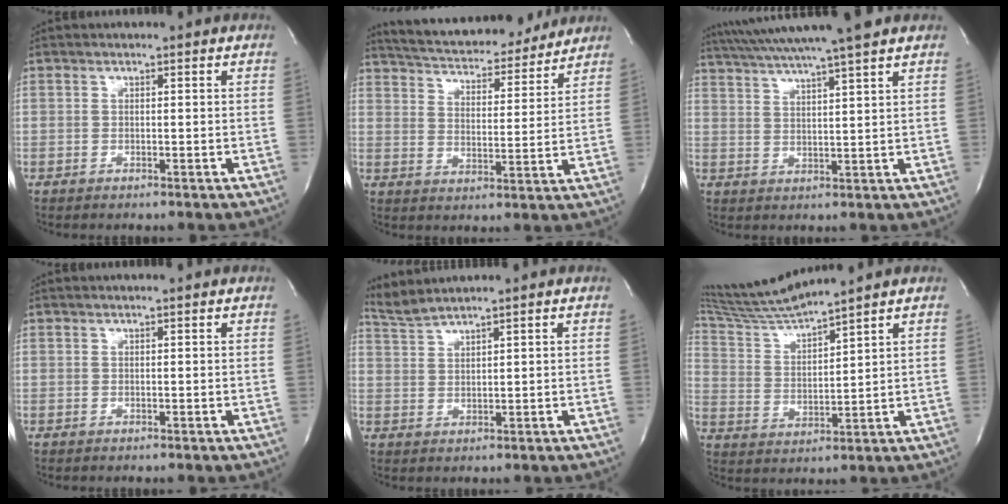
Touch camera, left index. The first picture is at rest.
{"total": 18.2, "force": [16.7, 3.9, 6.1], "torque": [-0.101, 0.008, 0.240]}
{"total": 13.7, "force": [11.6, -1.2, 7.2], "torque": [-0.129, 0.015, 0.171]}
{"total": 1.1, "force": [0.9, 0.0, 0.5], "torque": [-0.006, 0.009, 0.012]}
{"total": 3.3, "force": [3.1, -1.1, 0.4], "torque": [-0.019, 0.005, 0.072]}
{"total": 10.2, "force": [9.5, -1.5, 3.3], "torque": [-0.075, -0.001, 0.191]}